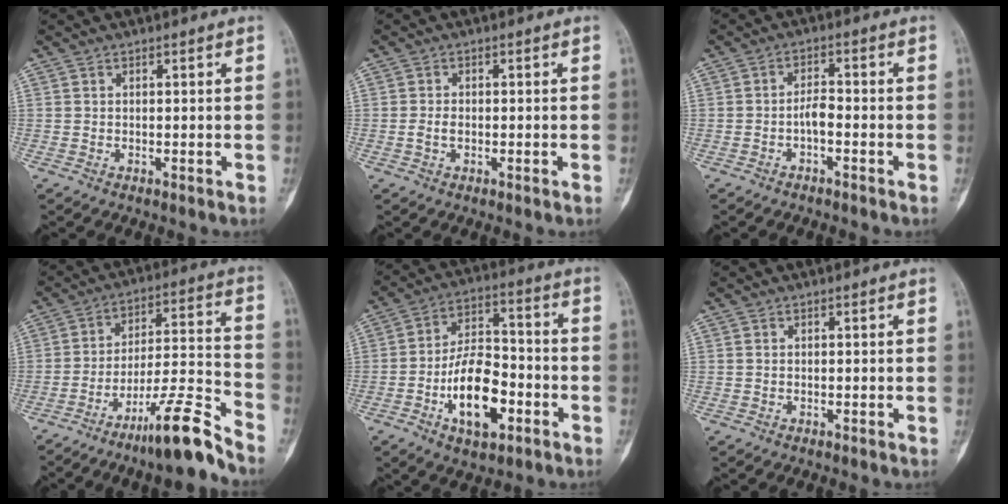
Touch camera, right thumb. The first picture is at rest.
{"total": 1.8, "force": [-0.4, 1.0, 1.5], "torque": [-0.030, 0.002, -0.009]}
{"total": 2.9, "force": [-1.2, 1.0, 2.4], "torque": [-0.037, 0.018, -0.024]}
{"total": 14.0, "force": [-10.6, 0.8, 9.1], "torque": [-0.145, 0.088, -0.176]}
{"total": 14.3, "force": [-5.3, 7.2, 11.2], "torque": [-0.171, 0.036, -0.089]}
{"total": 0.0}